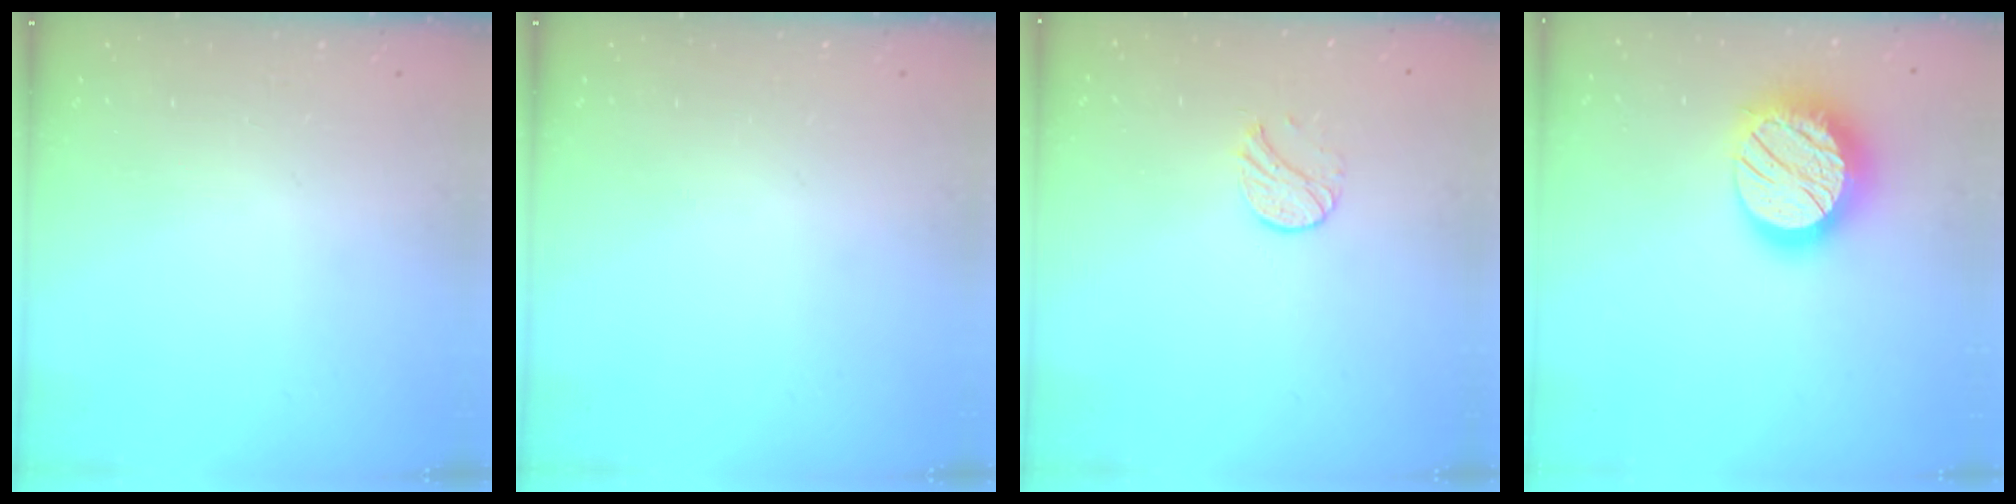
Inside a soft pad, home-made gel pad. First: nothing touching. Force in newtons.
{"total": 0.0}
{"total": 7.5, "press": 7.5, "slide": 0.8}
{"total": 19.0, "press": 18.9, "slide": 0.9}